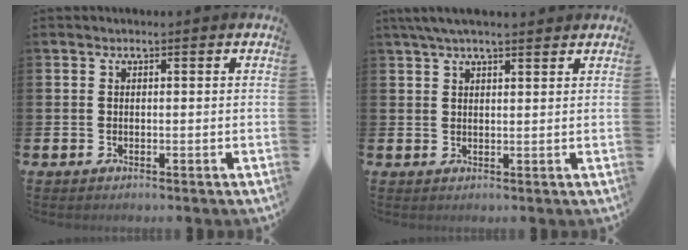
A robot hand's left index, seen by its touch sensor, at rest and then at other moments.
{"total": 3.8, "force": [3.2, 0.8, 1.9], "torque": [-0.043, -0.001, 0.059]}